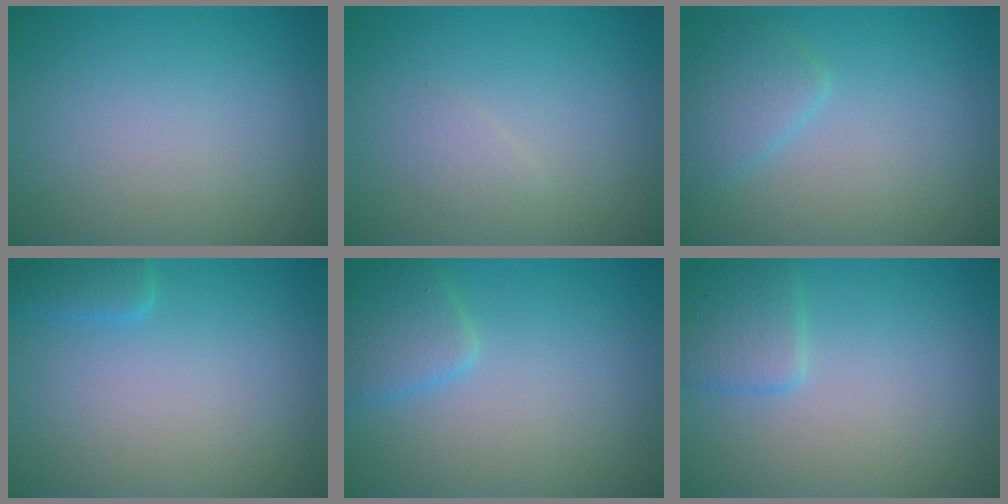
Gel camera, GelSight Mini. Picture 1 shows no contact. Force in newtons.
{"total": 0.9, "press": 0.9, "slide": 0.0}
{"total": 2.5, "press": 2.5, "slide": 0.1}
{"total": 1.6, "press": 1.6, "slide": 0.1}
{"total": 2.6, "press": 2.6, "slide": 0.2}
{"total": 2.3, "press": 2.3, "slide": 0.1}